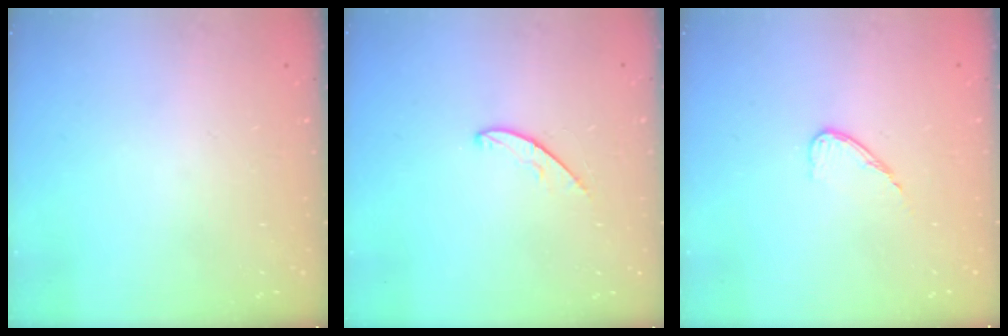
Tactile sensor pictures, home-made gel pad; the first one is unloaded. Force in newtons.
{"total": 4.5, "press": 4.5, "slide": 0.4}
{"total": 6.6, "press": 6.6, "slide": 0.5}